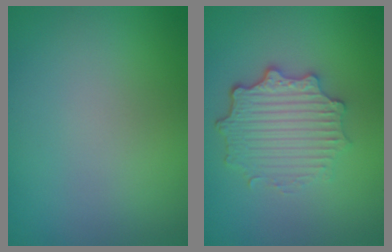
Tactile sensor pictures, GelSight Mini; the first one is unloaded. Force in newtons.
{"total": 4.9, "press": 3.7, "slide": 3.2}